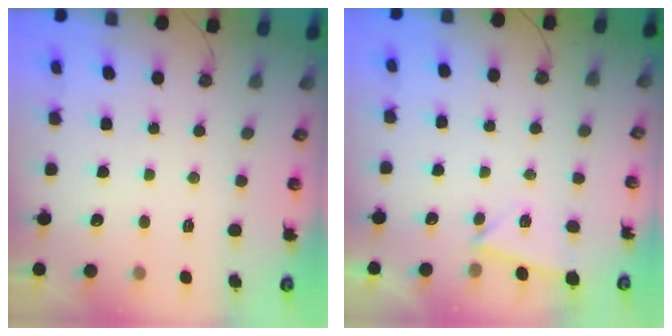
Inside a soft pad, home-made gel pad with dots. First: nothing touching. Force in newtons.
{"total": 2.0, "press": 1.7, "slide": 1.0}